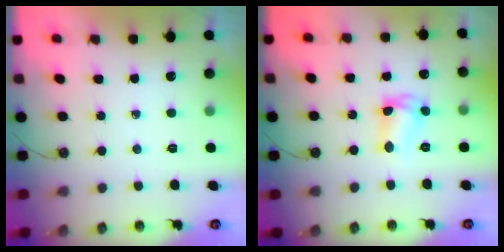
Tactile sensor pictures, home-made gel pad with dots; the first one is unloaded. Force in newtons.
{"total": 7.9, "press": 7.8, "slide": 0.6}